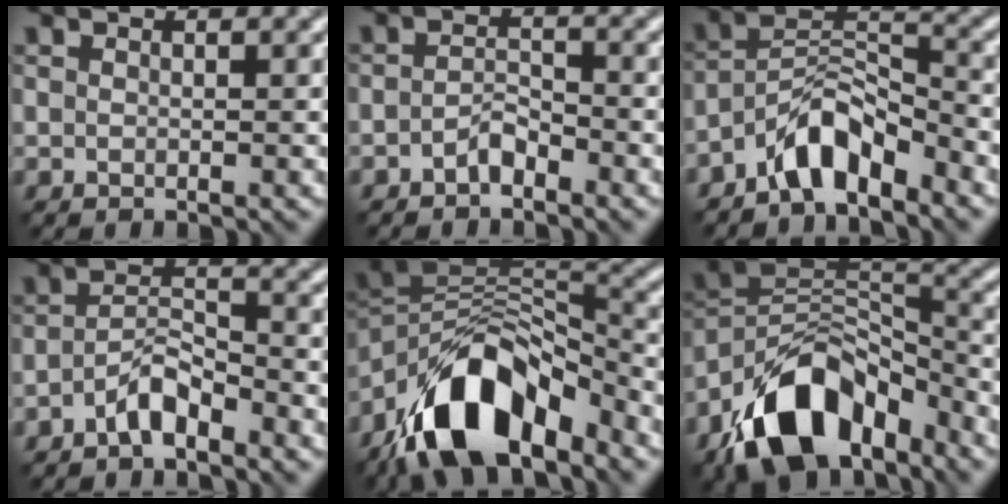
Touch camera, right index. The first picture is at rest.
{"total": 1.7, "force": [-1.3, 0.7, 0.9], "torque": [-0.018, 0.007, -0.027]}
{"total": 5.3, "force": [-4.0, 1.8, 2.9], "torque": [-0.046, 0.016, -0.079]}
{"total": 3.1, "force": [-2.2, 1.0, 1.9], "torque": [-0.035, 0.012, -0.045]}
{"total": 11.5, "force": [-7.6, 4.8, 7.2], "torque": [-0.119, 0.008, -0.148]}
{"total": 11.5, "force": [-7.5, 5.7, 6.5], "torque": [-0.110, 0.004, -0.146]}